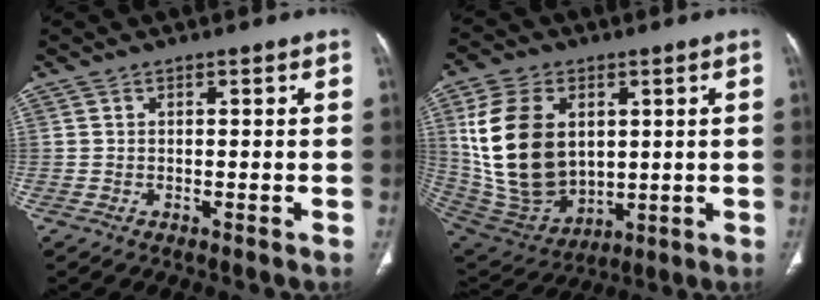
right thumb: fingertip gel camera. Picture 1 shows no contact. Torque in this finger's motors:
{"motor_torque": [-1.13, 2.42, 2.21, 0.52, 0.62]}